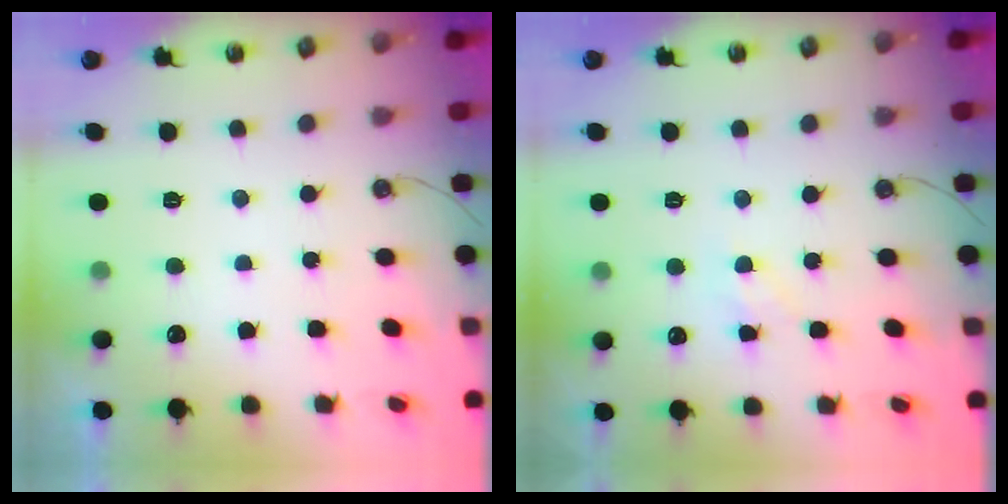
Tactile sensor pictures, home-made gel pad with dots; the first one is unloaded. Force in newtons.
{"total": 4.9, "press": 4.9, "slide": 0.7}